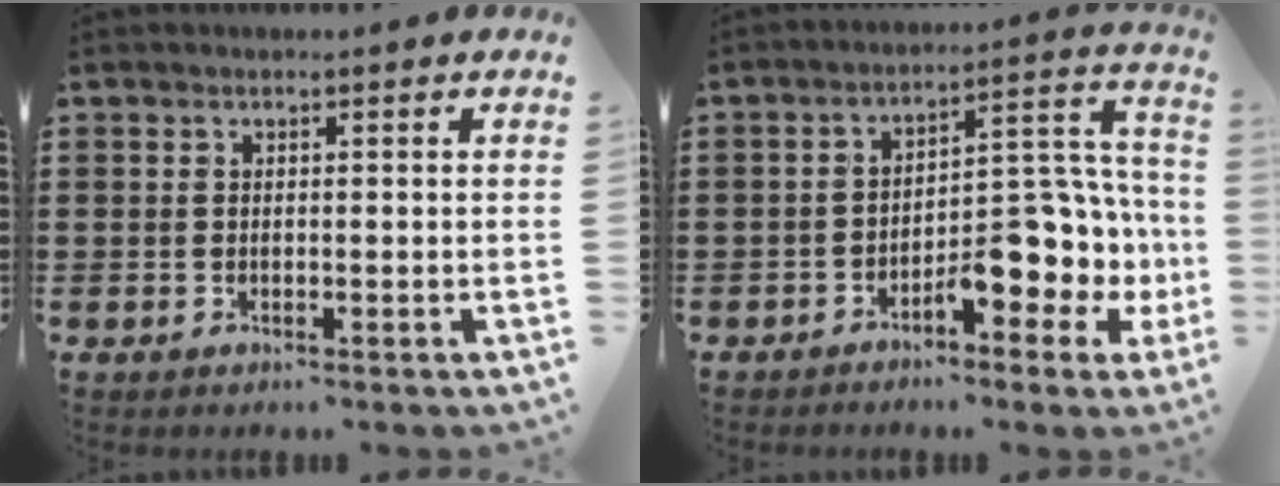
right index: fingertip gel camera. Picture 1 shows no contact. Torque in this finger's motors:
{"motor_torque": [1.22, -0.92, 0.31, 0.12]}